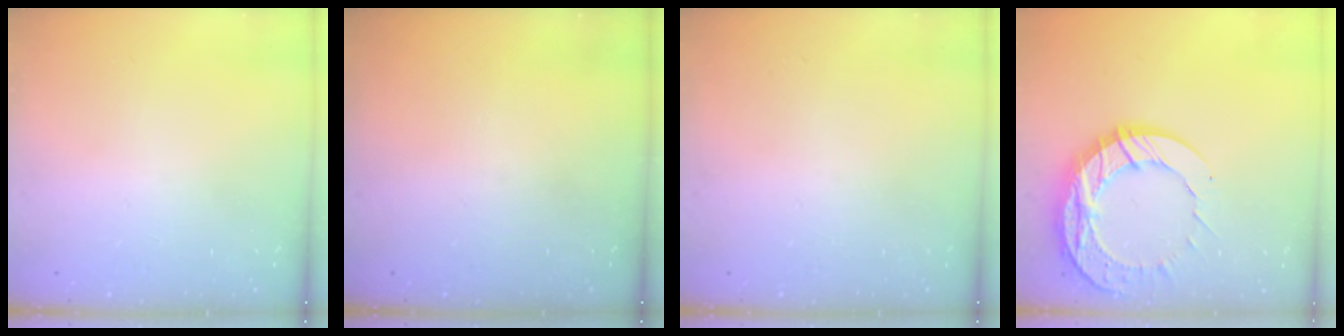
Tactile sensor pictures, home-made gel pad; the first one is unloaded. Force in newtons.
{"total": 0.0}
{"total": 0.0}
{"total": 16.1, "press": 16.1, "slide": 1.3}